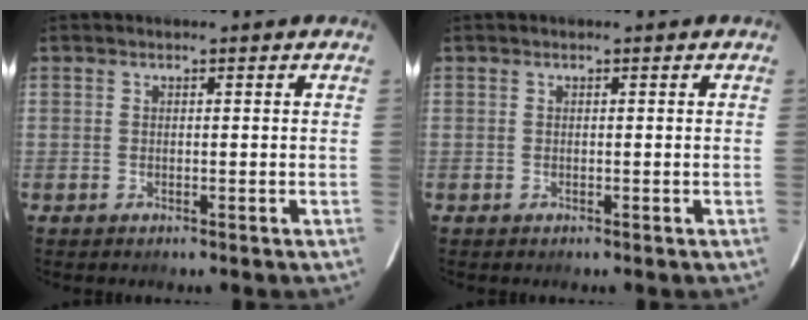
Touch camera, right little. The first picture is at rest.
{"total": 0.0}